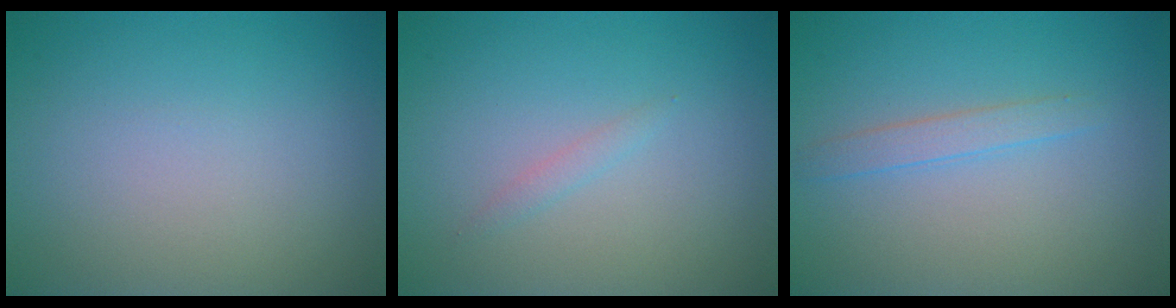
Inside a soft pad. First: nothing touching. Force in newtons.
{"total": 0.7, "press": 0.7, "slide": 0.1}
{"total": 1.5, "press": 1.5, "slide": 0.0}